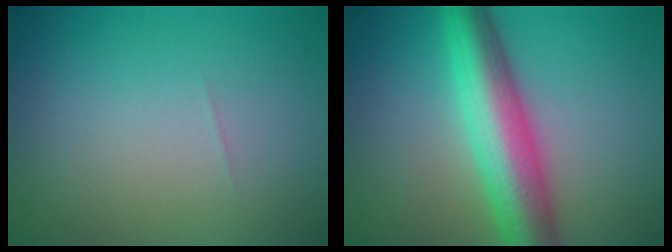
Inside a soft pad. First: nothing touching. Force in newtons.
{"total": 8.0, "press": 8.0, "slide": 0.3}